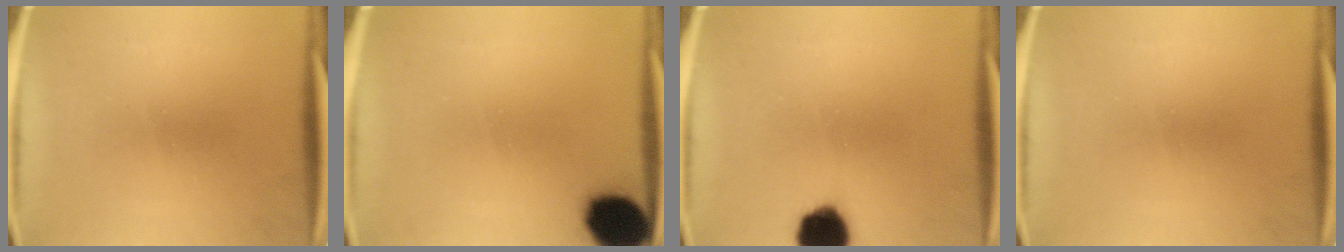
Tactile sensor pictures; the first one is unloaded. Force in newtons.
{"total": 13.2}
{"total": 10.3}
{"total": 0.0}